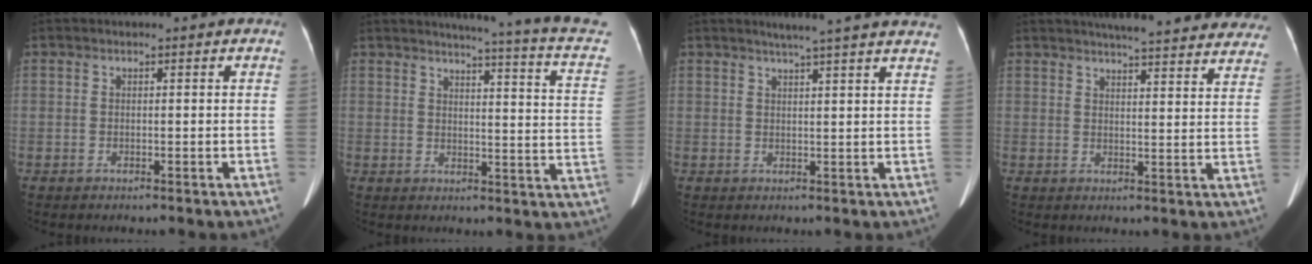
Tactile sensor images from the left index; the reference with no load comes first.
{"total": 17.0, "force": [14.7, -1.0, 8.4], "torque": [-0.116, -0.079, 0.147]}
{"total": 12.6, "force": [10.9, -0.3, 6.2], "torque": [-0.089, 0.007, 0.122]}
{"total": 26.3, "force": [23.9, 3.6, 10.3], "torque": [-0.141, -0.042, 0.273]}